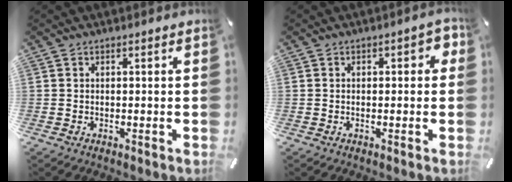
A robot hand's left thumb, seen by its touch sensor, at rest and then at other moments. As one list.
[{"total": 2.9, "force": [0.1, 1.5, 2.5], "torque": [-0.031, 0.003, -0.003]}]